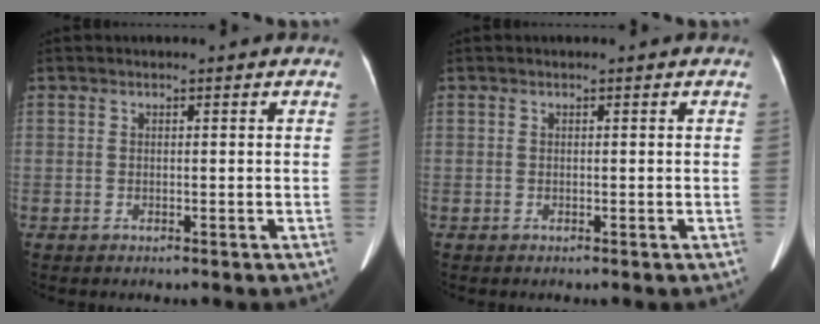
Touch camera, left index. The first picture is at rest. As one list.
[{"total": 0.0}]